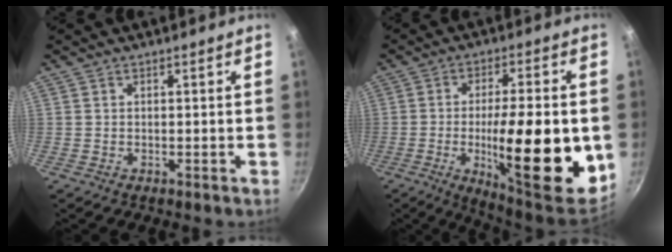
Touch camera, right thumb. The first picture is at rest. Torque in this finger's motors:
{"motor_torque": [2.47, 2.54, 1.95, -0.30, 0.63]}